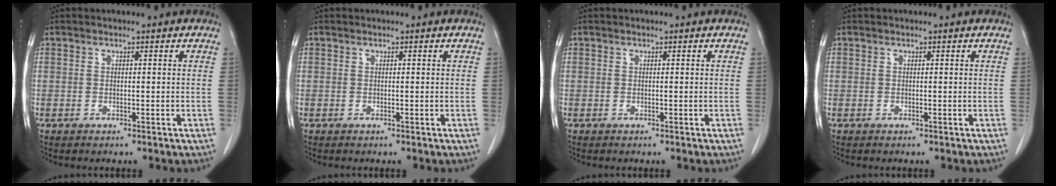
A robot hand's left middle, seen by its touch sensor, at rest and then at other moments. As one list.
[{"total": 0.0}, {"total": 0.0}, {"total": 0.0}]